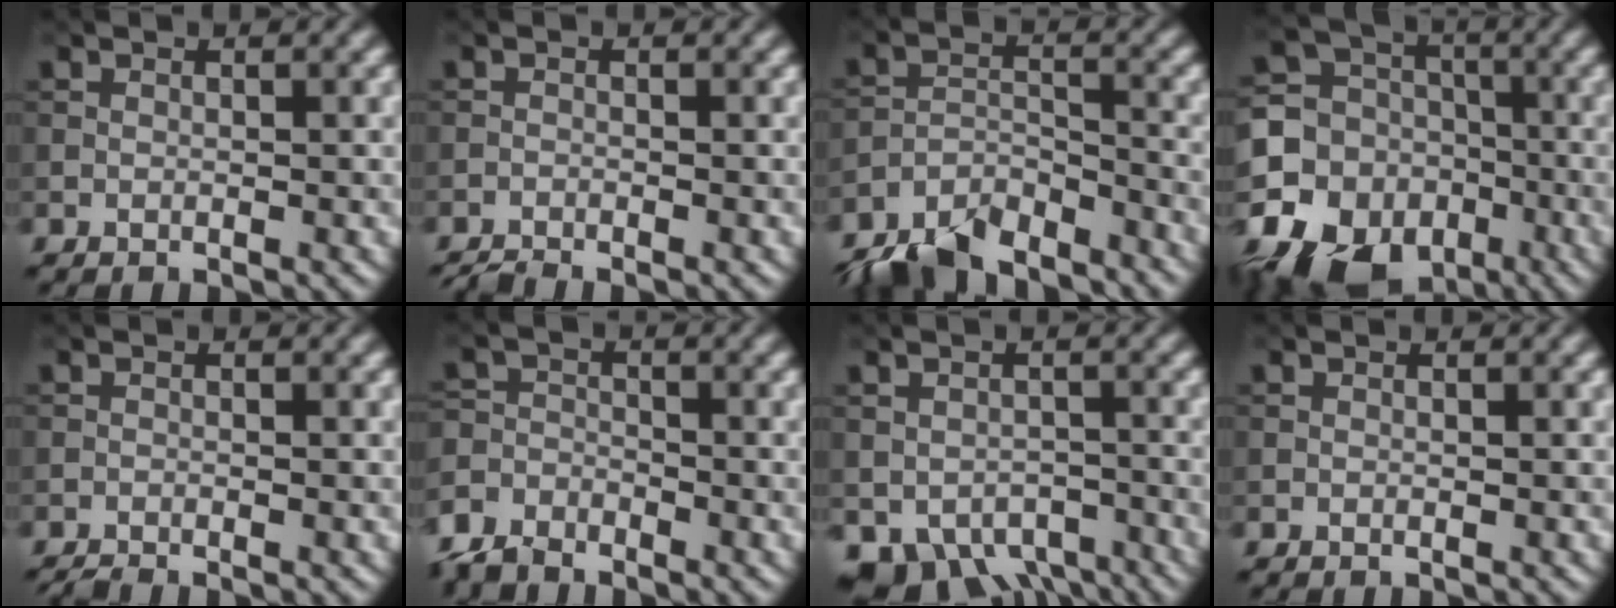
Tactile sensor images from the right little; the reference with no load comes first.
{"total": 1.5, "force": [-1.5, 0.0, 0.4], "torque": [-0.010, -0.004, -0.034]}
{"total": 7.9, "force": [-6.8, 2.5, 3.1], "torque": [-0.052, -0.010, -0.133]}
{"total": 16.0, "force": [-8.9, 12.4, 4.6], "torque": [-0.098, -0.056, -0.160]}
{"total": 1.1, "force": [-1.1, 0.0, 0.3], "torque": [-0.003, -0.004, -0.025]}
{"total": 4.2, "force": [-3.7, 1.9, 0.7], "torque": [-0.013, -0.011, -0.076]}
{"total": 6.1, "force": [-3.8, 3.9, 2.6], "torque": [-0.038, -0.030, -0.048]}
{"total": 0.0}